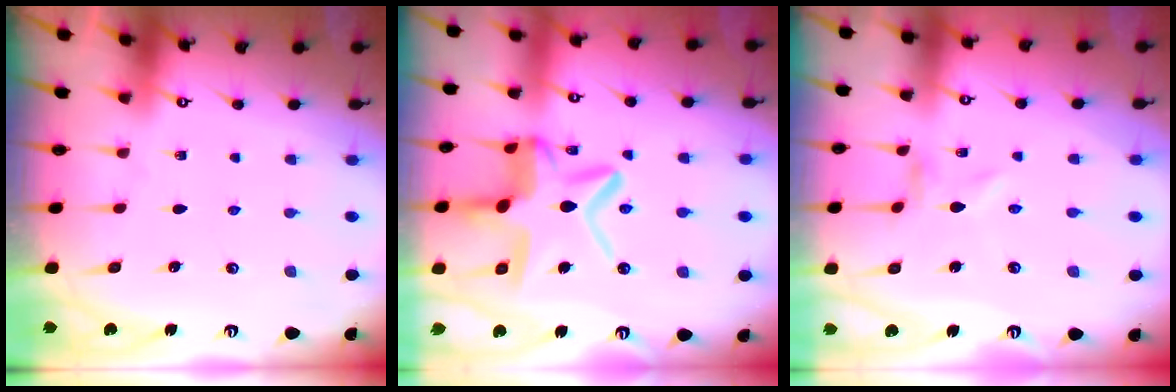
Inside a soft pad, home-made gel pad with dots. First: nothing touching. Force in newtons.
{"total": 15.4, "press": 15.4, "slide": 1.4}
{"total": 0.0}